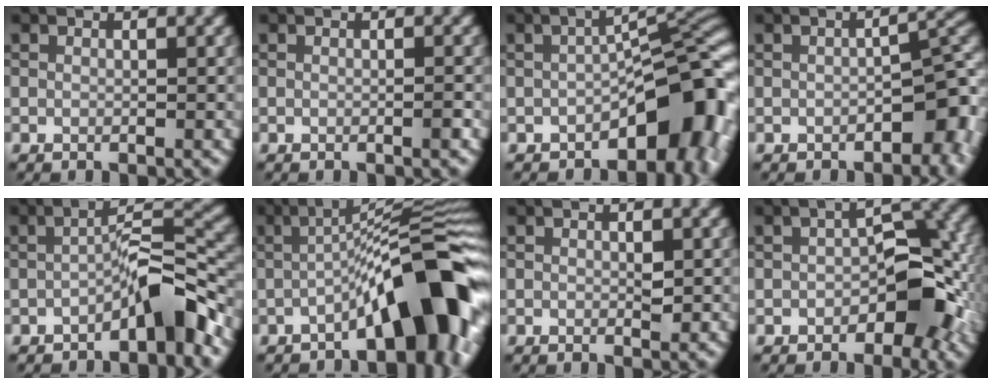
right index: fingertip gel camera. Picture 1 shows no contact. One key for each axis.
{"total": 0.5, "fx": -0.3, "fy": -0.1, "fz": 0.5, "tx": -0.007, "ty": 0.003, "tz": -0.005}
{"total": 8.9, "fx": -3.8, "fy": 3.8, "fz": 7.1, "tx": -0.070, "ty": 0.013, "tz": -0.065}
{"total": 4.8, "fx": -2.2, "fy": 2.2, "fz": 3.7, "tx": -0.031, "ty": 0.015, "tz": -0.034}
{"total": 5.1, "fx": -2.9, "fy": 0.9, "fz": 4.1, "tx": -0.061, "ty": 0.022, "tz": -0.055}
{"total": 10.5, "fx": -4.3, "fy": 2.4, "fz": 9.3, "tx": -0.116, "ty": 0.026, "tz": -0.073}
{"total": 0.9, "fx": 0.1, "fy": 0.3, "fz": 0.9, "tx": -0.013, "ty": -0.002, "tz": 0.001}
{"total": 6.7, "fx": -1.6, "fy": 3.6, "fz": 5.4, "tx": -0.057, "ty": 0.013, "tz": -0.031}